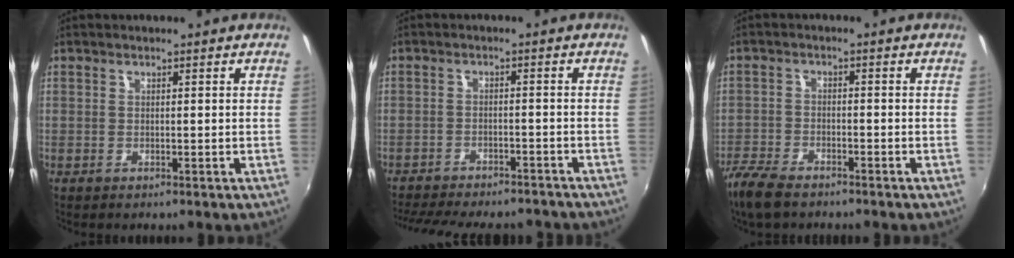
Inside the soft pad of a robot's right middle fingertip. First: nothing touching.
{"total": 17.9, "force": [-15.4, 5.2, 7.5], "torque": [-0.163, -0.018, -0.211]}
{"total": 7.8, "force": [-6.3, 2.9, 3.6], "torque": [-0.105, -0.022, -0.125]}